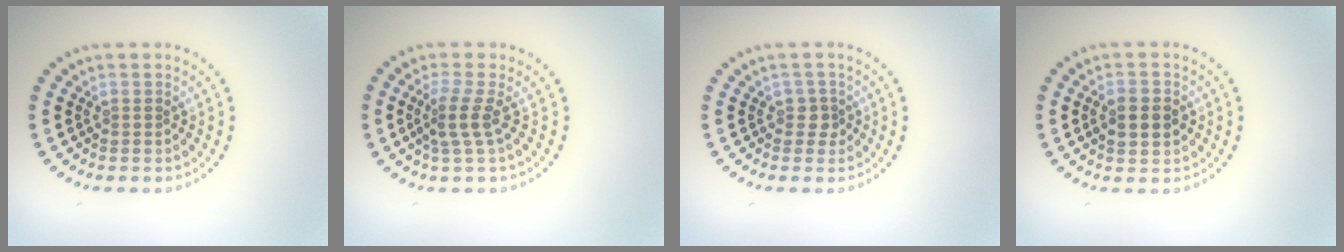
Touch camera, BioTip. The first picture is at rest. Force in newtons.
{"total": 2.4, "press": 1.7, "slide": 1.8}
{"total": 1.4, "press": 1.1, "slide": 0.8}
{"total": 3.2, "press": 3.2, "slide": 0.1}